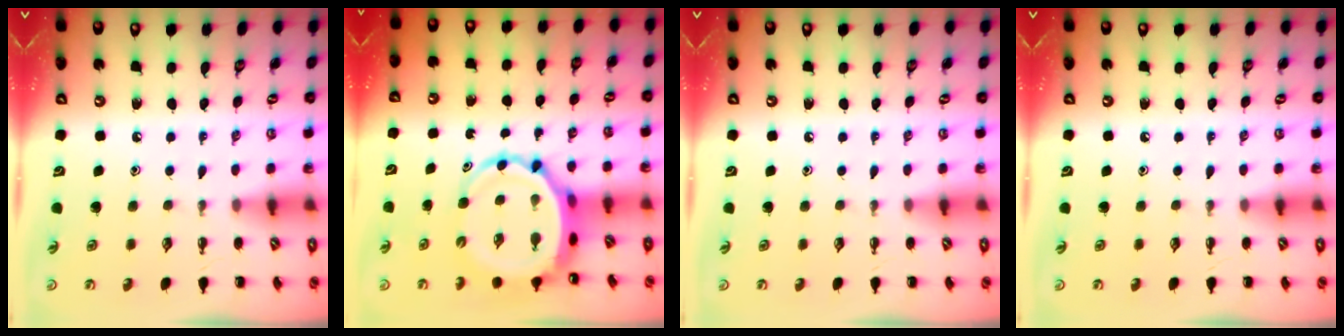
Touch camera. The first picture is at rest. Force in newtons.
{"total": 8.0, "press": 7.6, "slide": 2.7}
{"total": 0.0}
{"total": 0.0}